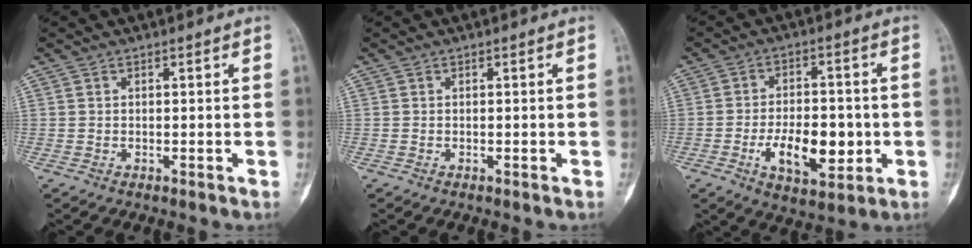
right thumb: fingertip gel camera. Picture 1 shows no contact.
{"total": 0.0}
{"total": 11.9, "force": [-2.8, 6.2, 9.8], "torque": [-0.136, 0.010, -0.039]}